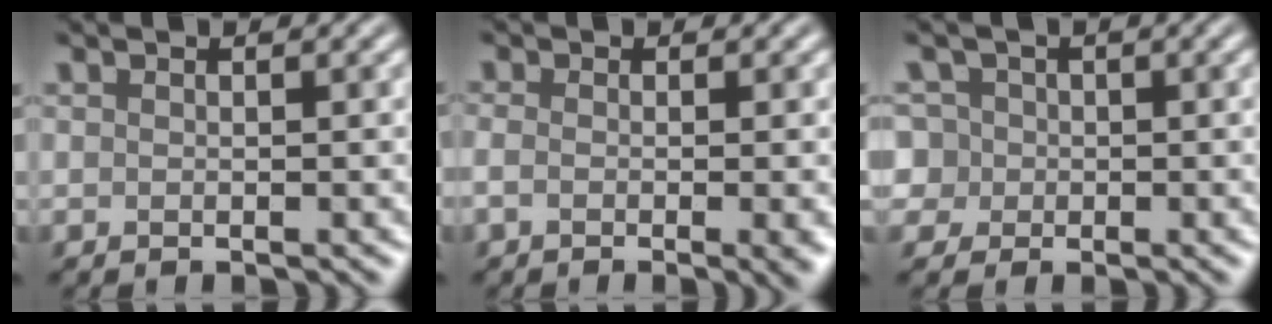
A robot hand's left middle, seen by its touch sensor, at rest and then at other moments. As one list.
[{"total": 3.9, "force": [-1.0, 1.6, 3.4], "torque": [-0.035, -0.012, -0.018]}, {"total": 4.3, "force": [0.8, 4.1, 1.0], "torque": [-0.014, 0.039, -0.005]}]